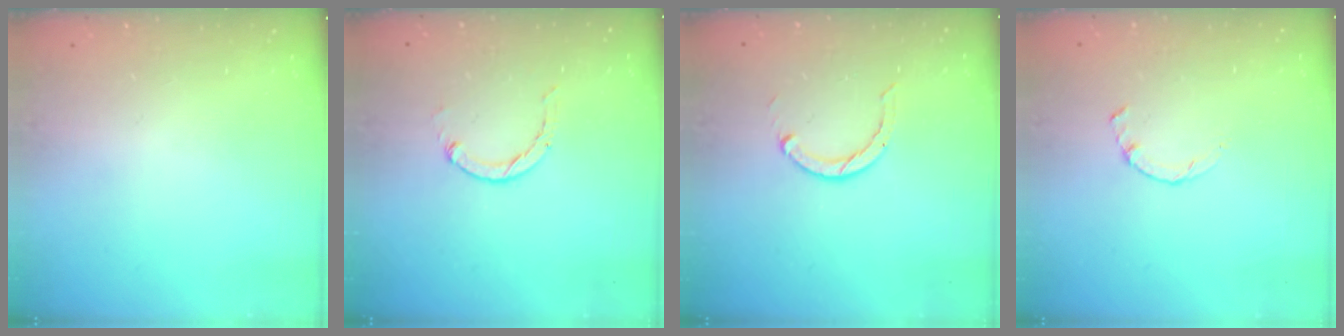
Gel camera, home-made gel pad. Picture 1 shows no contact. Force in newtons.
{"total": 0.8, "press": 0.8, "slide": 0.2}
{"total": 2.2, "press": 2.2, "slide": 0.3}
{"total": 0.8, "press": 0.7, "slide": 0.2}